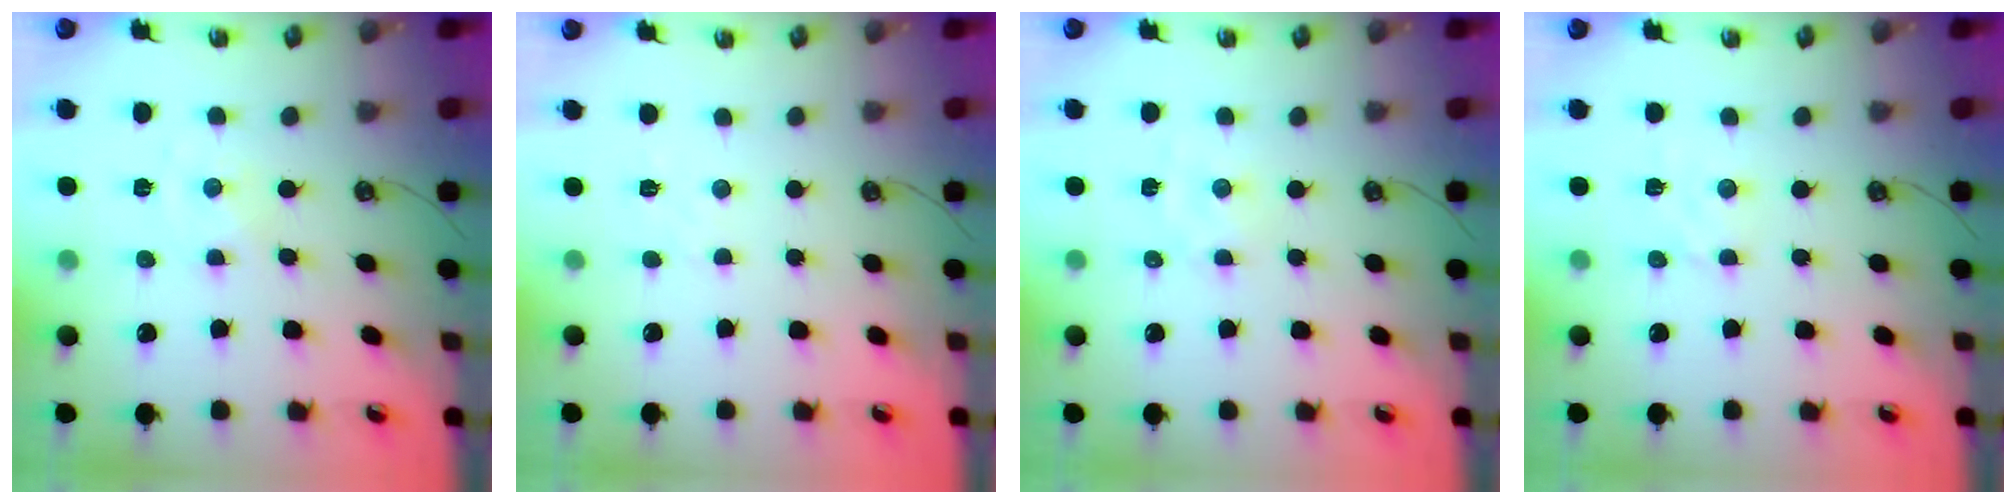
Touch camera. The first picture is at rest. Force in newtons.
{"total": 2.9, "press": 2.9, "slide": 0.4}
{"total": 2.0, "press": 2.0, "slide": 0.3}
{"total": 3.7, "press": 3.6, "slide": 0.4}